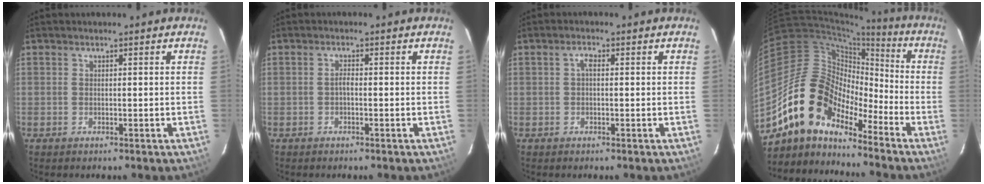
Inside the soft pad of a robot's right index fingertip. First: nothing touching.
{"total": 1.0, "force": [-0.4, 0.3, 0.9], "torque": [-0.018, 0.006, -0.009]}
{"total": 1.3, "force": [0.0, 0.7, 1.2], "torque": [-0.022, 0.008, -0.003]}
{"total": 14.4, "force": [-11.2, 6.5, 6.2], "torque": [-0.107, 0.018, -0.218]}